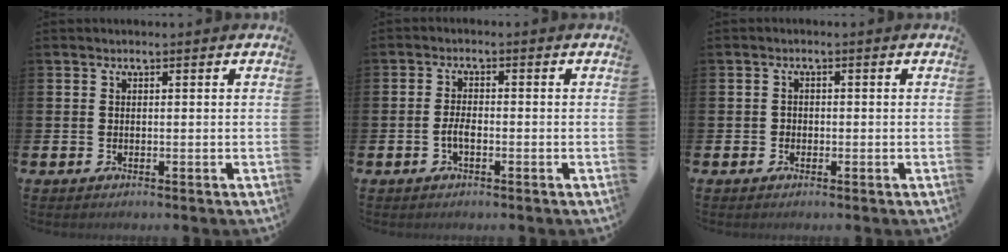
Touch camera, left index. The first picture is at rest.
{"total": 2.1, "force": [-0.7, 0.9, 1.8], "torque": [-0.029, 0.000, -0.015]}
{"total": 0.9, "force": [-0.3, 0.9, 0.2], "torque": [0.000, 0.003, -0.010]}